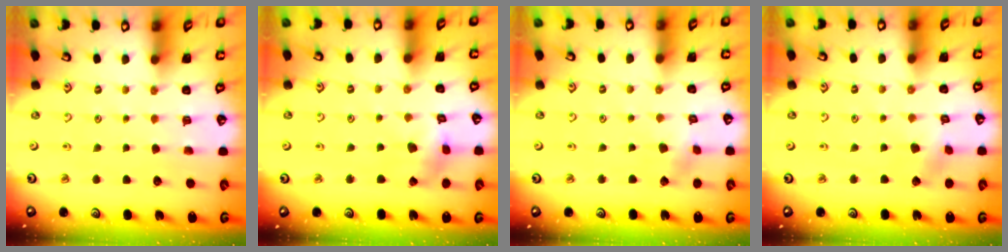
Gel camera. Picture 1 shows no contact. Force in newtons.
{"total": 3.1, "press": 3.1, "slide": 0.5}
{"total": 2.5, "press": 2.4, "slide": 0.7}
{"total": 3.3, "press": 3.3, "slide": 0.5}